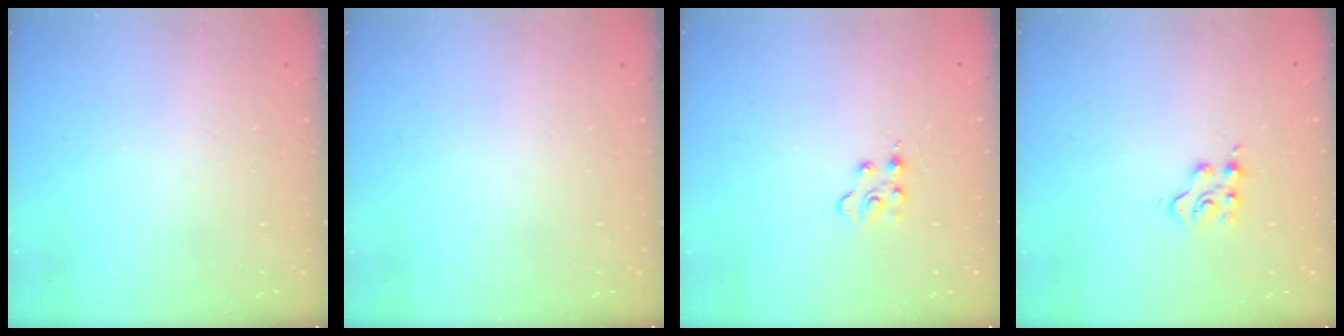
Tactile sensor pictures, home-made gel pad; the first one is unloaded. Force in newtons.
{"total": 0.0}
{"total": 3.2, "press": 3.2, "slide": 0.5}
{"total": 4.5, "press": 4.5, "slide": 0.4}